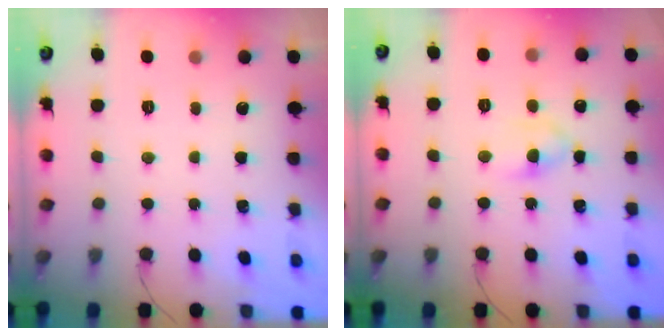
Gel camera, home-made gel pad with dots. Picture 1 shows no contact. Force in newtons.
{"total": 4.3, "press": 4.0, "slide": 1.5}